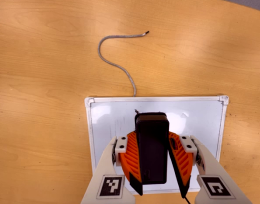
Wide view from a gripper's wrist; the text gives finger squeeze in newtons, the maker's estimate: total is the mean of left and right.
{"total": 8.9, "left": 9.0, "right": 8.8}